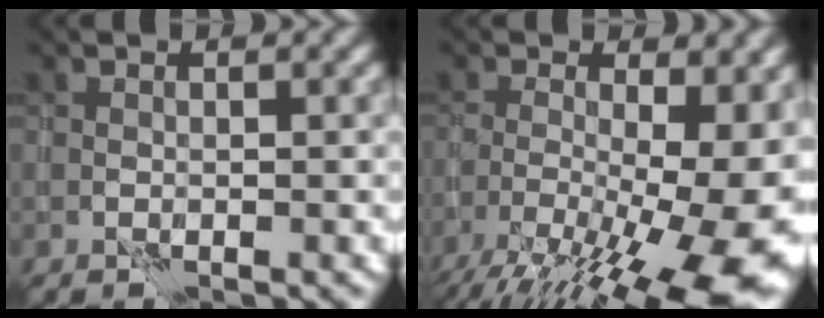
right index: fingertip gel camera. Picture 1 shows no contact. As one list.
[{"total": 16.5, "force": [-6.3, 5.5, 14.3], "torque": [-0.213, -0.011, -0.088]}]